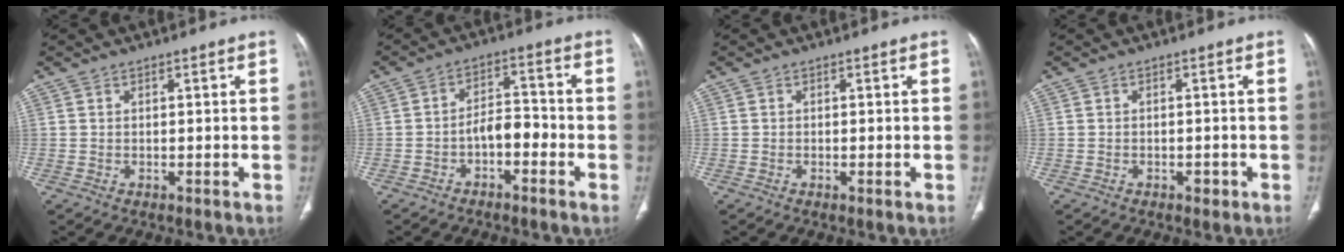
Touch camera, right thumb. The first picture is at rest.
{"total": 5.7, "force": [-2.3, 2.9, 4.3], "torque": [-0.059, 0.037, -0.045]}
{"total": 0.7, "force": [-0.2, 0.1, 0.7], "torque": [-0.015, -0.002, -0.003]}
{"total": 1.4, "force": [-0.8, 0.9, 0.8], "torque": [-0.010, 0.003, -0.010]}